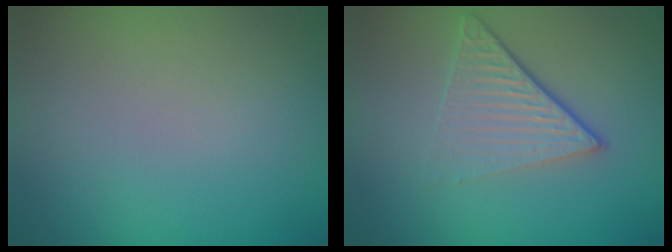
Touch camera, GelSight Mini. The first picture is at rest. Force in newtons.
{"total": 4.7, "press": 2.9, "slide": 3.7}